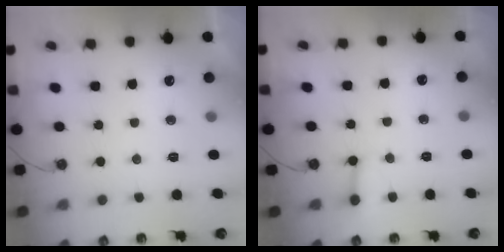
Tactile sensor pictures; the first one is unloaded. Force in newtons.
{"total": 2.0, "press": 2.0, "slide": 0.1}